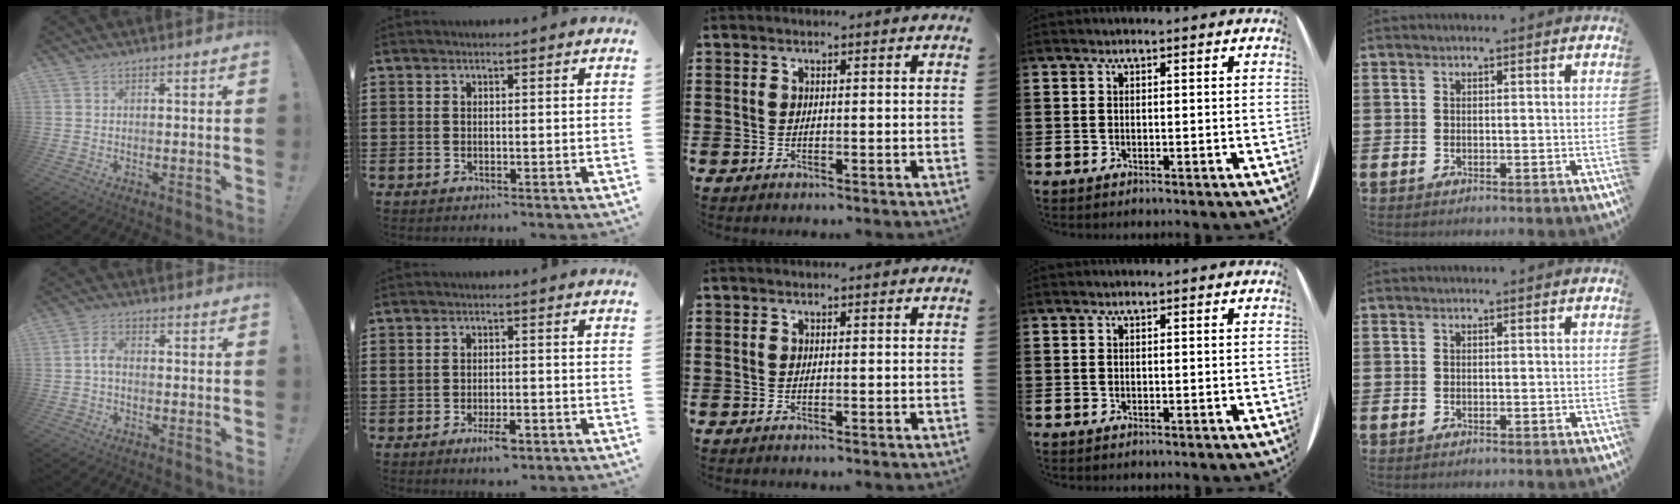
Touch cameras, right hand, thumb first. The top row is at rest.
{"thumb": {"total": 3.8, "force": [-0.5, 2.2, 3.1], "torque": [-0.067, 0.009, -0.010]}, "index": {"total": 4.0, "force": [-2.1, 1.5, 3.1], "torque": [-0.056, 0.002, -0.038]}}